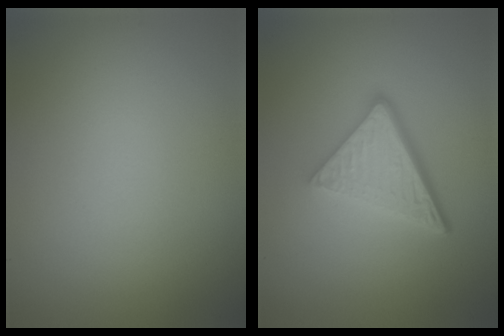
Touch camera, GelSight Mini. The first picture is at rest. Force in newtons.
{"total": 5.1, "press": 3.5, "slide": 3.7}